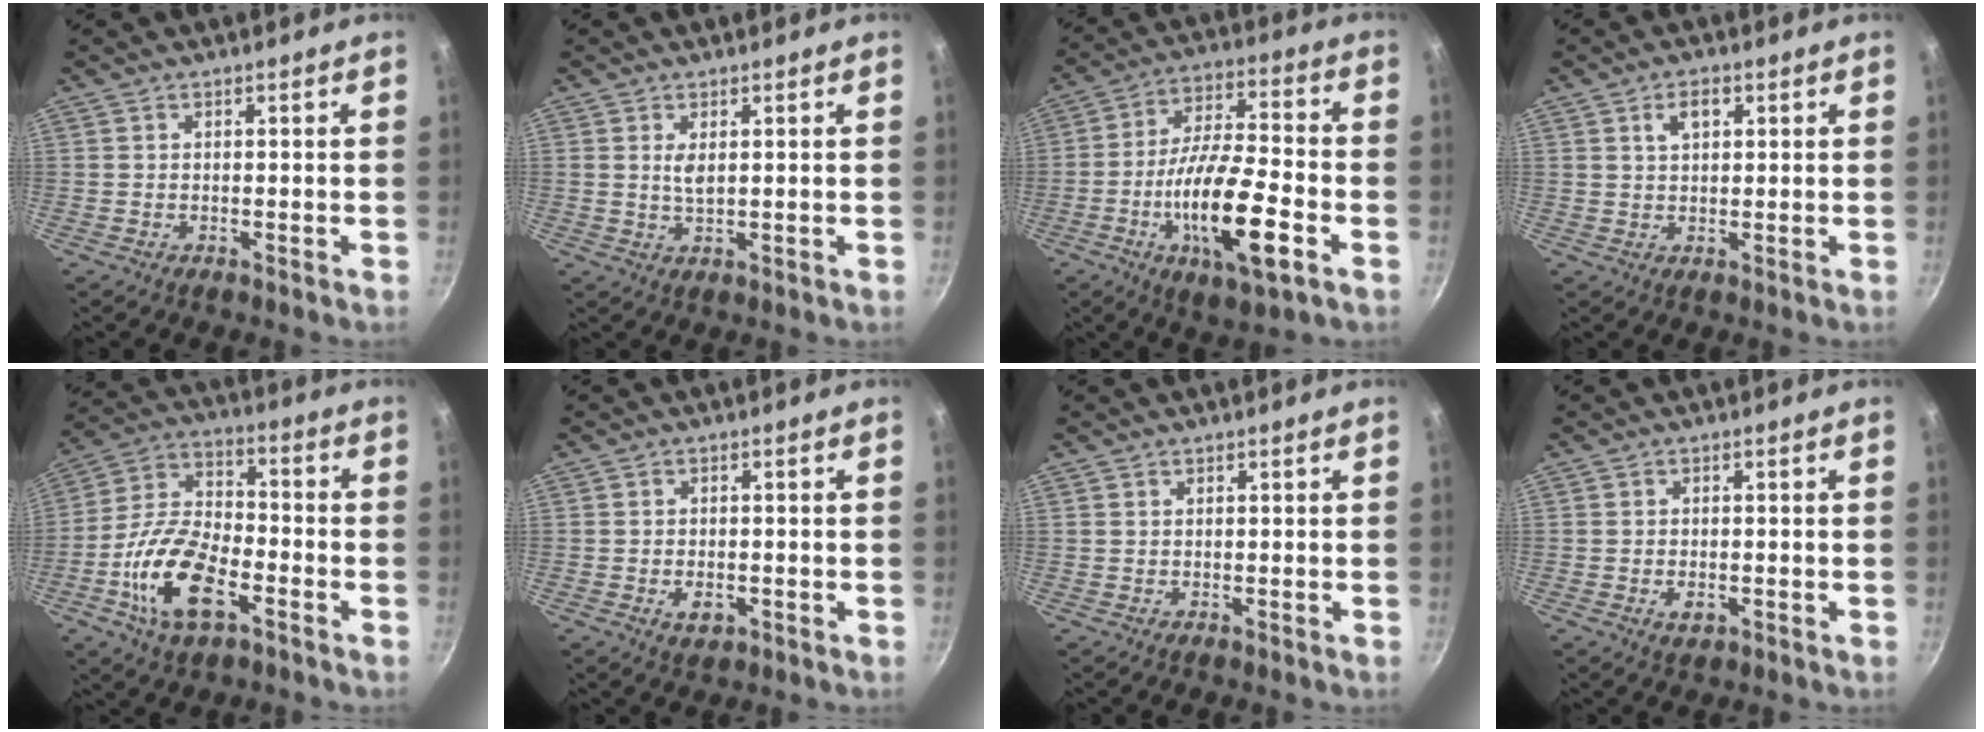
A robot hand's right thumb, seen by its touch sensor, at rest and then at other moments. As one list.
[{"total": 2.5, "force": [0.7, 1.0, 2.1], "torque": [-0.040, -0.005, 0.015]}, {"total": 18.2, "force": [-6.0, 5.5, 16.3], "torque": [-0.284, 0.024, -0.110]}, {"total": 3.8, "force": [1.5, 2.2, 2.6], "torque": [-0.033, 0.000, 0.026]}, {"total": 16.4, "force": [-6.5, 8.1, 12.7], "torque": [-0.236, 0.036, -0.134]}, {"total": 3.3, "force": [-1.1, 2.1, 2.4], "torque": [-0.036, 0.003, -0.013]}, {"total": 0.0}, {"total": 2.6, "force": [-0.8, 1.6, 1.9], "torque": [-0.030, 0.001, -0.011]}]